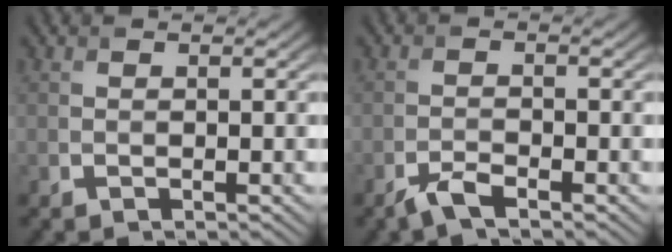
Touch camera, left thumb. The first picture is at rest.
{"total": 2.4, "force": [-1.8, 0.5, 1.4], "torque": [-0.032, 0.000, -0.043]}